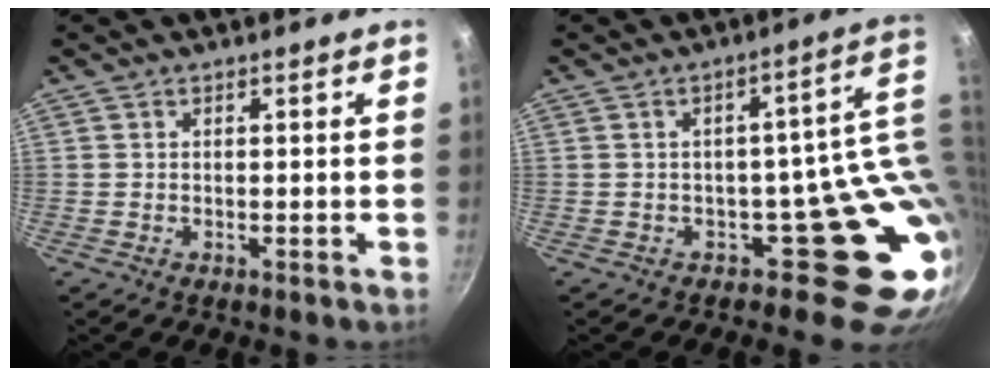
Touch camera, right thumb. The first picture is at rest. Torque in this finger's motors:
{"motor_torque": [2.51, 2.50, 1.65, -1.12, 0.06]}